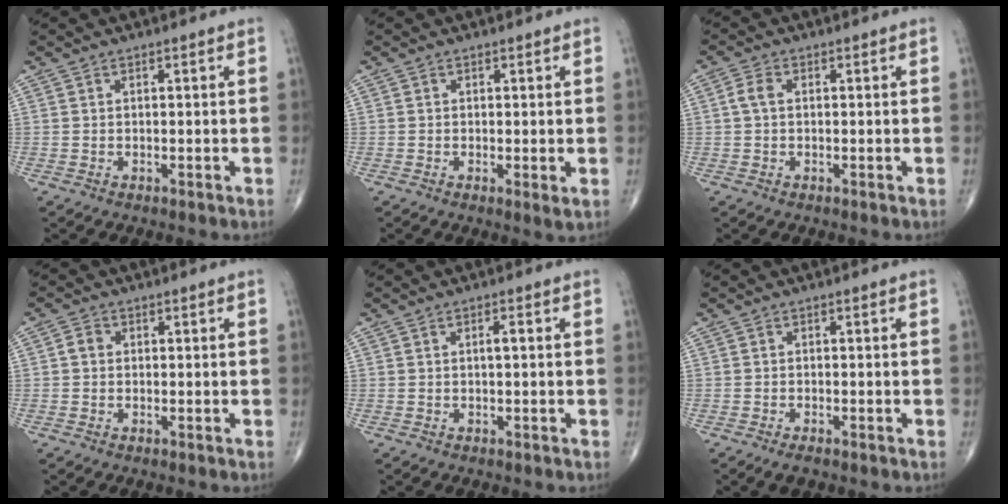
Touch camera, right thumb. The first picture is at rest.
{"total": 1.6, "force": [0.0, 0.3, 1.6], "torque": [-0.031, -0.009, -0.003]}
{"total": 2.3, "force": [0.2, 1.4, 1.8], "torque": [-0.040, 0.006, 0.001]}
{"total": 1.7, "force": [0.0, 1.4, 0.9], "torque": [-0.012, 0.005, -0.002]}
{"total": 1.1, "force": [0.1, 0.2, 1.1], "torque": [-0.022, 0.001, 0.000]}
{"total": 1.9, "force": [-1.3, 0.7, 1.2], "torque": [-0.026, 0.001, -0.021]}